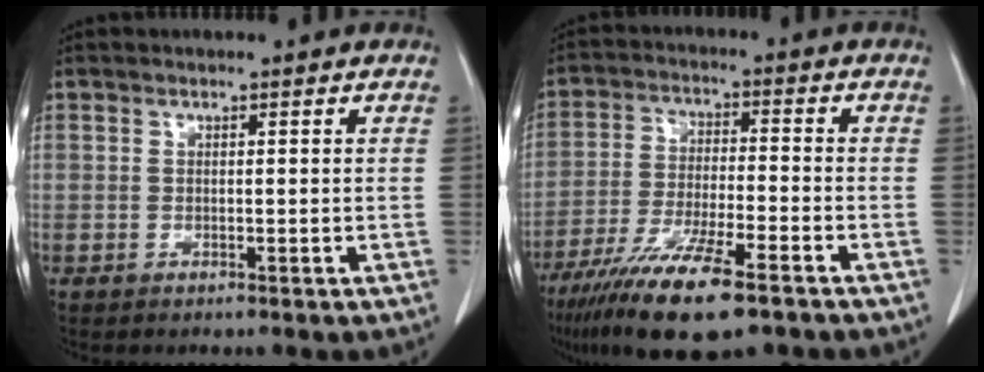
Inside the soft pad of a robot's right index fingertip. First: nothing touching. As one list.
[{"total": 14.7, "force": [-9.8, 2.3, 10.7], "torque": [-0.203, -0.039, -0.171]}]